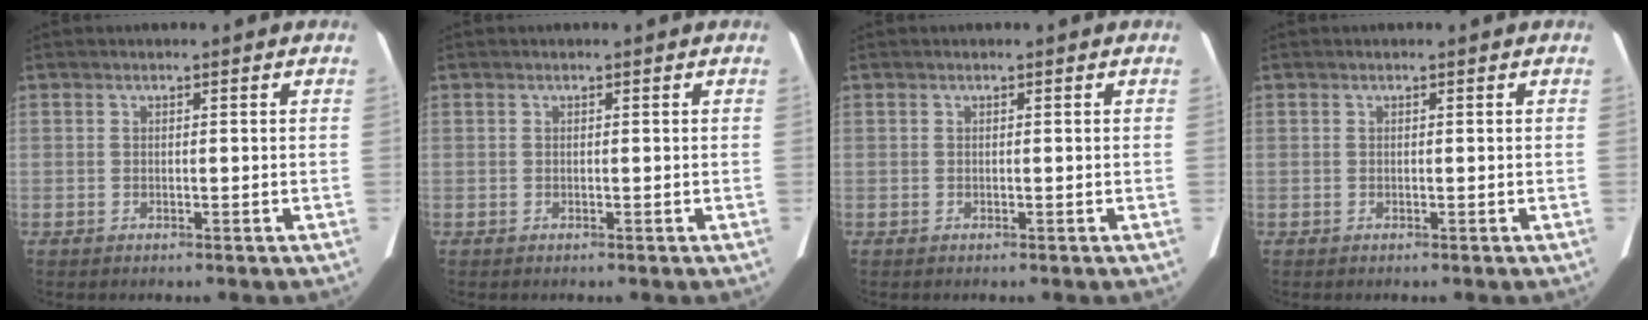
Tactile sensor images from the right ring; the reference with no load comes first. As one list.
[{"total": 0.0}, {"total": 0.0}, {"total": 0.0}]